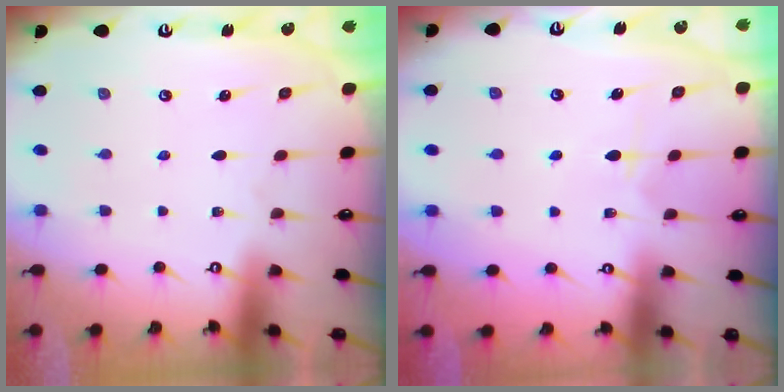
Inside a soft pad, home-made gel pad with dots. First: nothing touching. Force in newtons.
{"total": 5.6, "press": 5.5, "slide": 0.7}